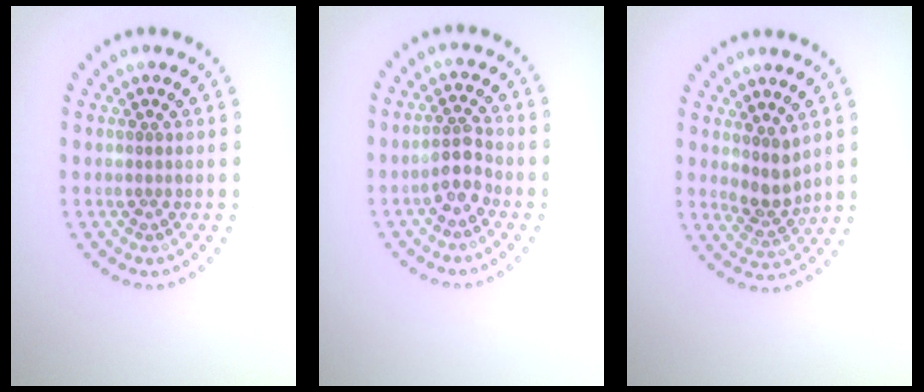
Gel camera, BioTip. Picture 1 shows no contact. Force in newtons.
{"total": 2.5, "press": 2.2, "slide": 1.1}
{"total": 2.5, "press": 1.9, "slide": 1.6}